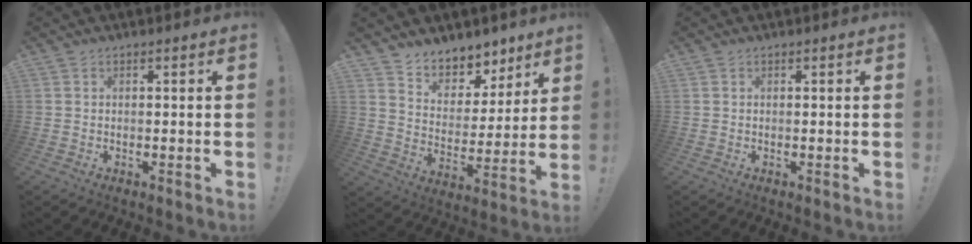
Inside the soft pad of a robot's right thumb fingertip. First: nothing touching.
{"total": 8.5, "force": [7.2, 4.4, 1.0], "torque": [-0.012, -0.076, 0.137]}
{"total": 0.0}